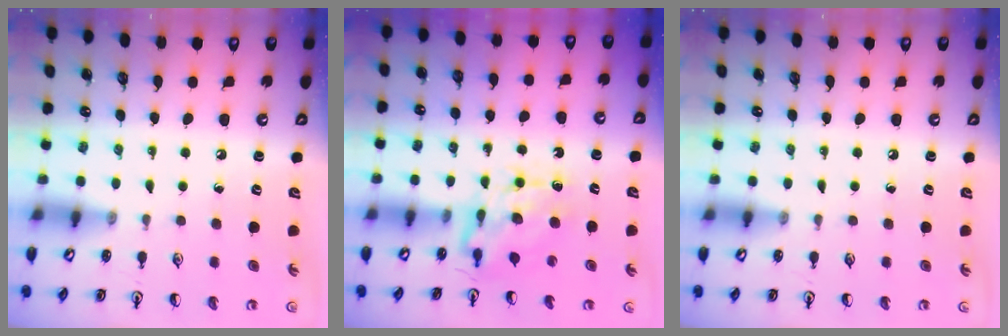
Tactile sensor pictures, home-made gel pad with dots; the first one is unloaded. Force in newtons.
{"total": 7.7, "press": 7.6, "slide": 0.6}
{"total": 0.0}